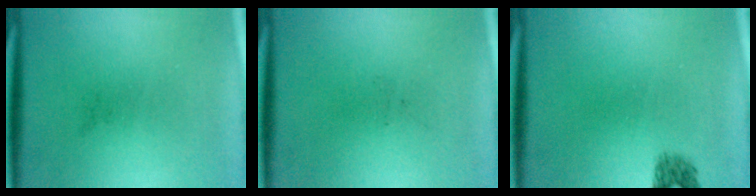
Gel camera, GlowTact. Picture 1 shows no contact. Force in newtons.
{"total": 0.0}
{"total": 1.6}